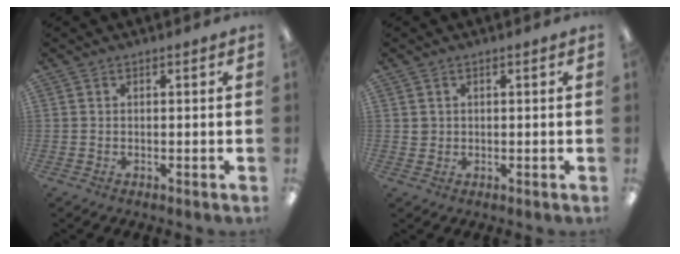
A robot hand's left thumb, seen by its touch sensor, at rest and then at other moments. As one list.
[{"total": 1.5, "force": [0.7, 1.3, 0.2], "torque": [-0.006, 0.002, 0.013]}]